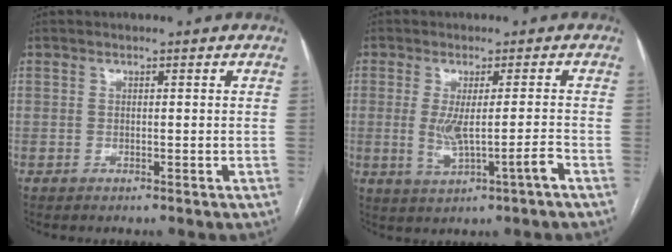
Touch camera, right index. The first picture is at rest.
{"total": 9.3, "force": [-2.2, 0.1, 9.1], "torque": [-0.165, -0.006, -0.033]}